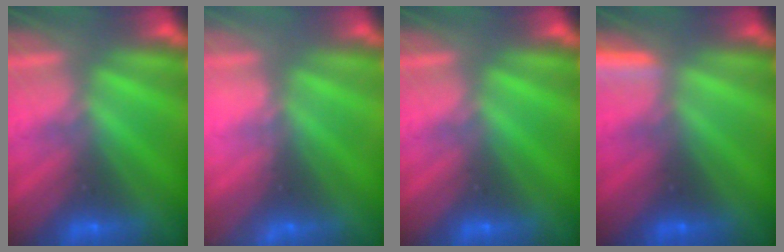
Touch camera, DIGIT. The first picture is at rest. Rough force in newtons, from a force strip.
{"total": 2.4}
{"total": 0.0}
{"total": 4.4}